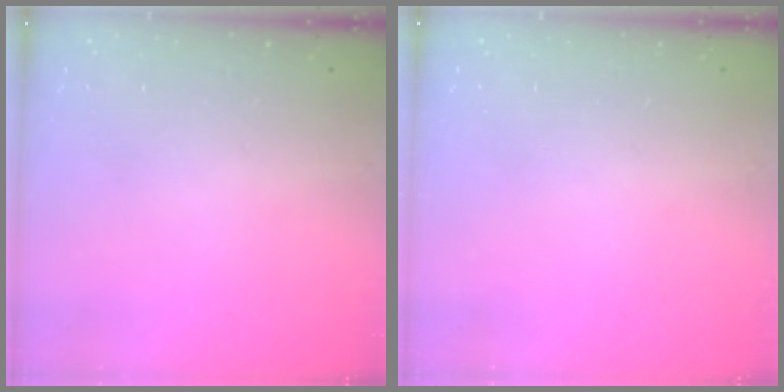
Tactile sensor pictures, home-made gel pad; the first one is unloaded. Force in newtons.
{"total": 0.0}